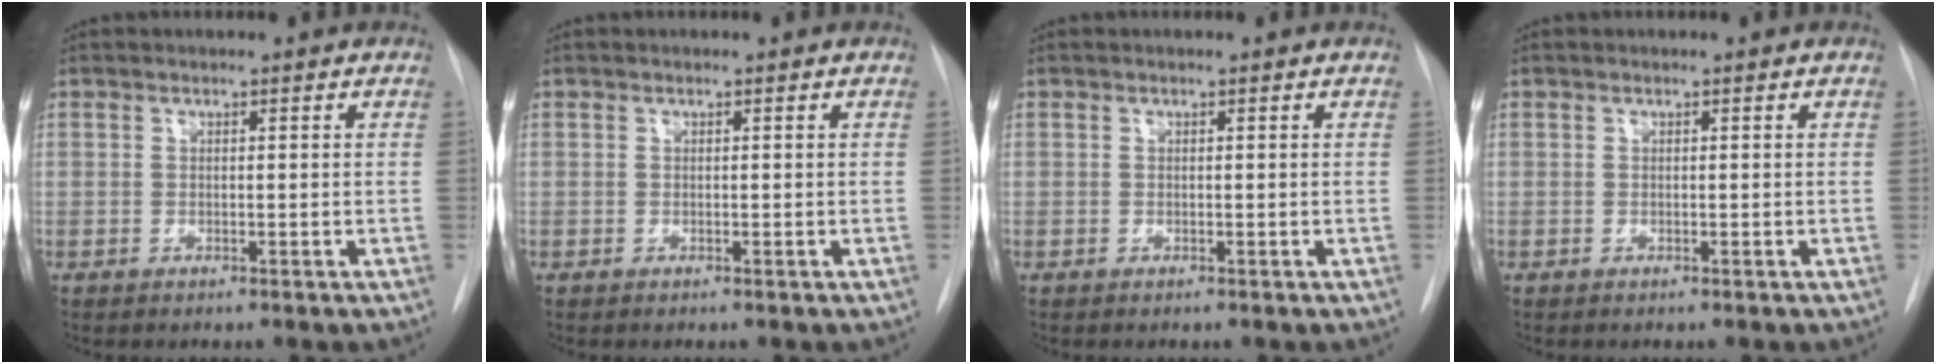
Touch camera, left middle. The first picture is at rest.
{"total": 0.0}
{"total": 0.0}
{"total": 0.0}